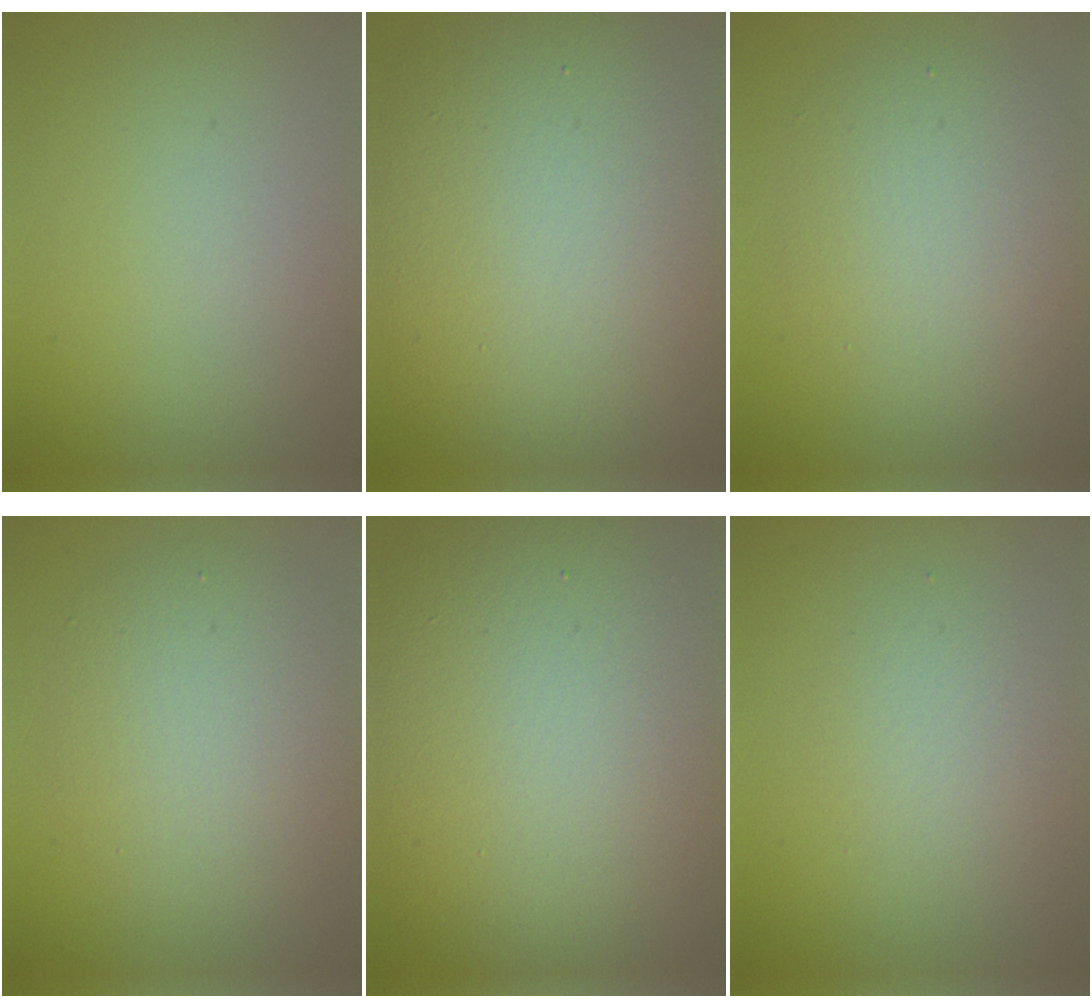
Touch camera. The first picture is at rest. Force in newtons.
{"total": 15.3, "press": 15.3, "slide": 0.6}
{"total": 5.2, "press": 5.2, "slide": 0.1}
{"total": 5.4, "press": 5.4, "slide": 0.3}
{"total": 17.6, "press": 17.6, "slide": 1.0}
{"total": 2.2, "press": 2.2, "slide": 0.2}